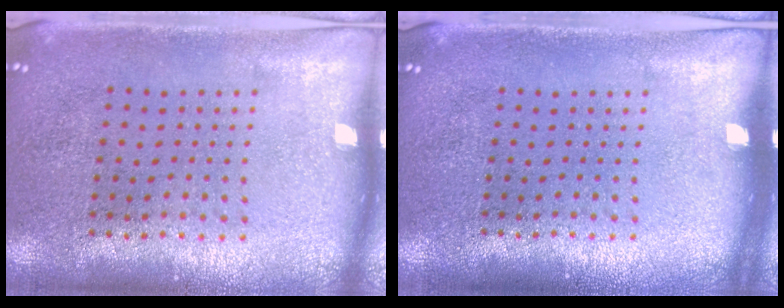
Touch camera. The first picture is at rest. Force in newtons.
{"total": 0.0}